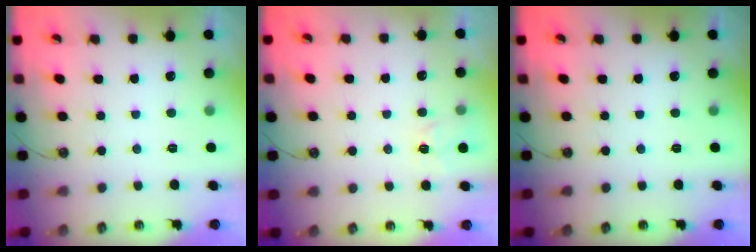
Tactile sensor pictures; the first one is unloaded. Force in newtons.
{"total": 4.7, "press": 4.6, "slide": 0.6}
{"total": 0.0}